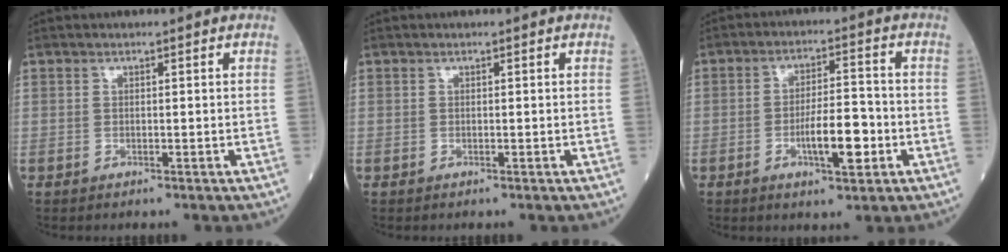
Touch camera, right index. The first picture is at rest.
{"total": 0.0}
{"total": 7.4, "force": [-2.4, 1.6, 6.8], "torque": [-0.116, 0.003, -0.040]}